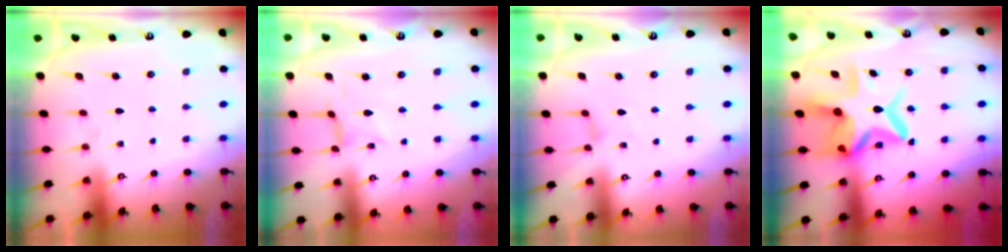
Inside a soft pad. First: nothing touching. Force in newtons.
{"total": 0.0}
{"total": 0.6, "press": 0.5, "slide": 0.3}
{"total": 14.7, "press": 14.6, "slide": 2.0}